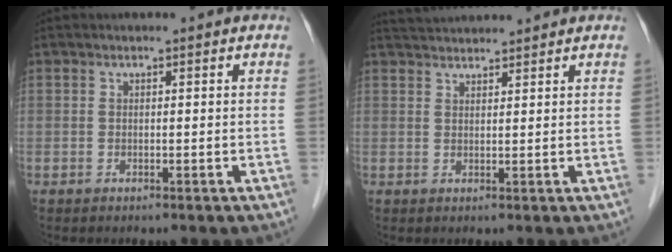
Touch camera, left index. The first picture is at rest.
{"total": 5.3, "force": [5.2, 0.1, 1.1], "torque": [-0.023, 0.036, 0.086]}